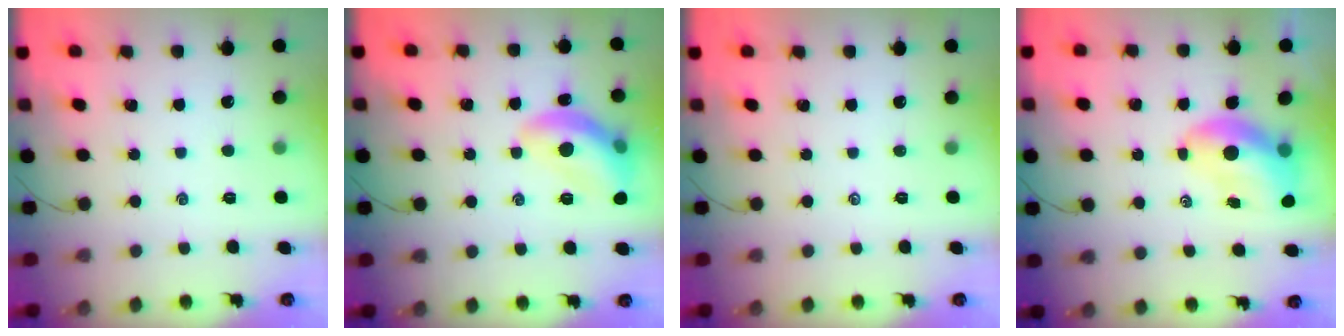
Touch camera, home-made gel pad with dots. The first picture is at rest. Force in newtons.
{"total": 13.6, "press": 13.6, "slide": 1.1}
{"total": 0.0}
{"total": 7.8, "press": 7.7, "slide": 1.6}